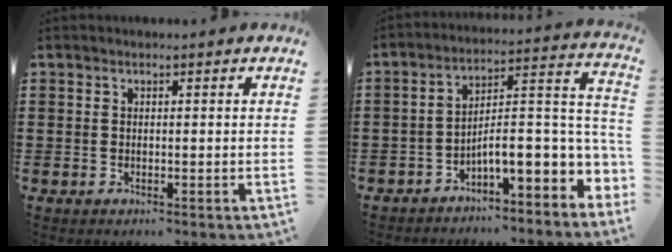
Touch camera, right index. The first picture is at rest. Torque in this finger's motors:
{"motor_torque": [0.89, -0.32, 0.34, 0.15]}